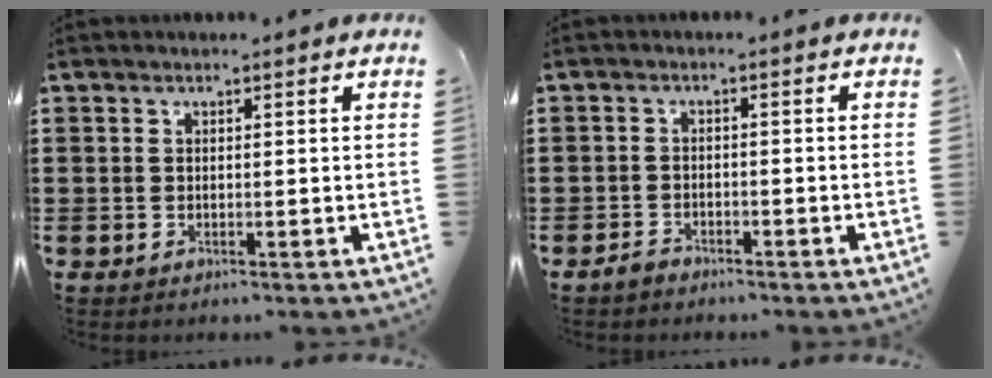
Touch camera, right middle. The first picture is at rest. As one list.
[{"total": 1.7, "force": [-1.5, 0.5, 0.6], "torque": [-0.025, -0.003, -0.033]}]